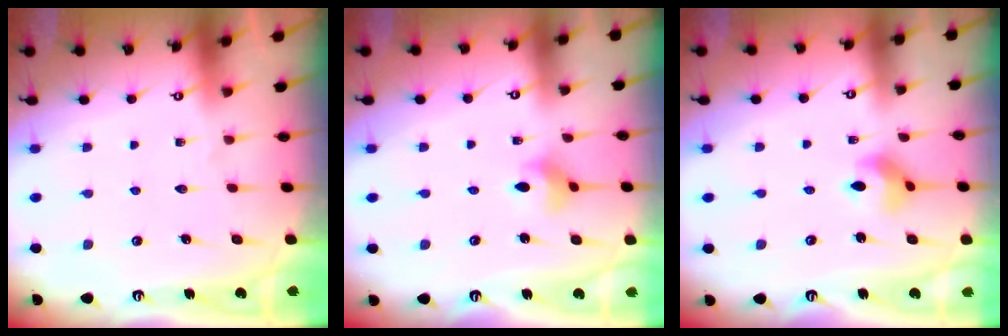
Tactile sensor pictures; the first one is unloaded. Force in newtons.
{"total": 4.2, "press": 4.1, "slide": 0.6}
{"total": 5.1, "press": 5.0, "slide": 0.9}